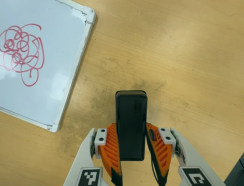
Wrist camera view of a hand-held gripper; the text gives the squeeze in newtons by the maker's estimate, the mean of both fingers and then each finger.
{"total": 4.0, "left": 2.7, "right": 5.3}